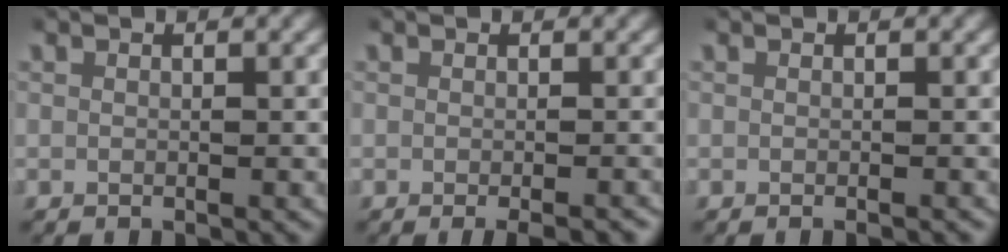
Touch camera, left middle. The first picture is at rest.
{"total": 2.2, "force": [-1.7, 0.4, 1.4], "torque": [-0.009, -0.001, -0.023]}
{"total": 0.6, "force": [-0.6, 0.0, 0.3], "torque": [-0.001, 0.003, -0.009]}